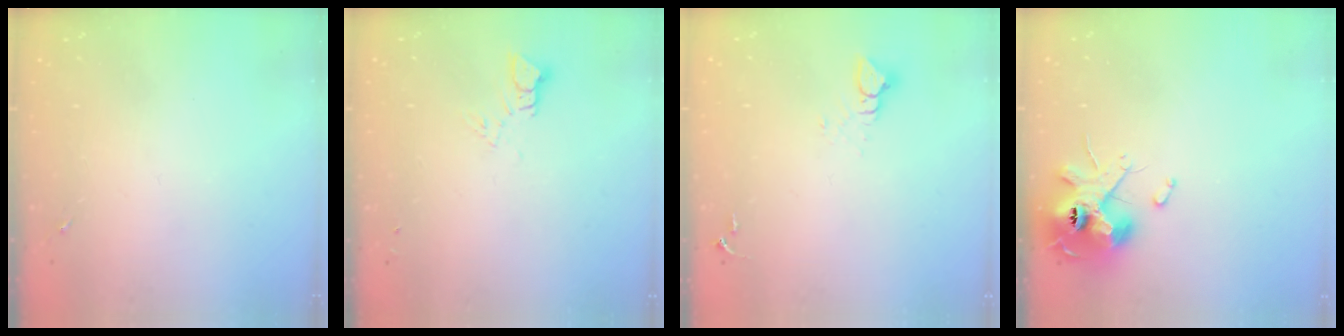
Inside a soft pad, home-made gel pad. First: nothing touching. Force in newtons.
{"total": 3.4, "press": 3.4, "slide": 0.2}
{"total": 3.5, "press": 3.5, "slide": 0.2}
{"total": 11.9, "press": 11.7, "slide": 1.7}